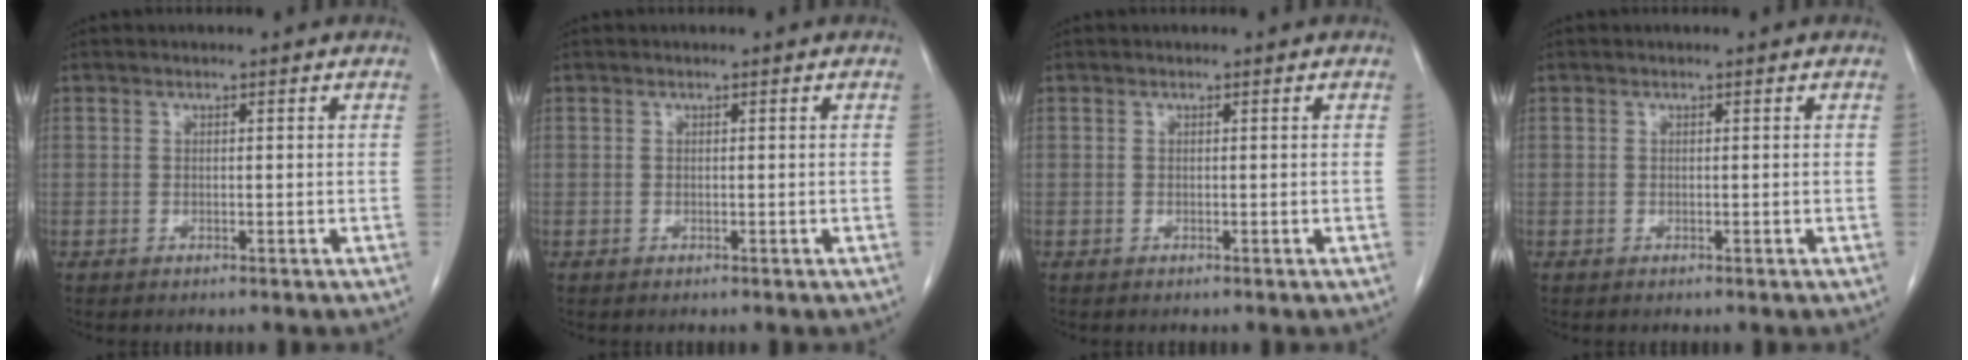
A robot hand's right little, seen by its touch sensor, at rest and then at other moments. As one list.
[{"total": 0.0}, {"total": 0.0}, {"total": 0.0}]